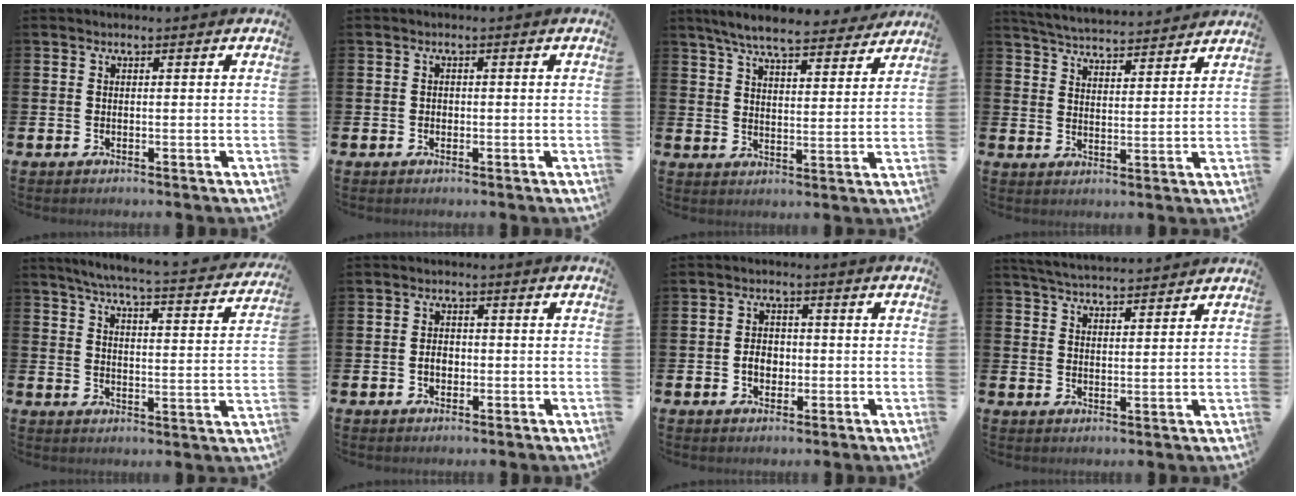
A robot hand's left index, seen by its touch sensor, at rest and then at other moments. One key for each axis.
{"total": 0.7, "fx": -0.2, "fy": 0.6, "fz": 0.2, "tx": -0.003, "ty": 0.005, "tz": -0.007}
{"total": 7.4, "fx": 6.8, "fy": 1.2, "fz": 2.6, "tx": -0.065, "ty": -0.038, "tz": 0.118}
{"total": 5.1, "fx": 5.1, "fy": 0.3, "fz": 0.4, "tx": -0.032, "ty": -0.035, "tz": 0.090}
{"total": 5.4, "fx": 5.0, "fy": -0.1, "fz": 2.1, "tx": -0.057, "ty": -0.043, "tz": 0.080}
{"total": 2.1, "fx": -0.5, "fy": 1.5, "fz": 1.4, "tx": -0.018, "ty": 0.001, "tz": -0.014}
{"total": 3.0, "fx": -0.8, "fy": 2.3, "fz": 1.8, "tx": -0.019, "ty": -0.002, "tz": -0.021}
{"total": 4.5, "fx": 4.4, "fy": 0.0, "fz": 0.4, "tx": -0.027, "ty": -0.024, "tz": 0.081}